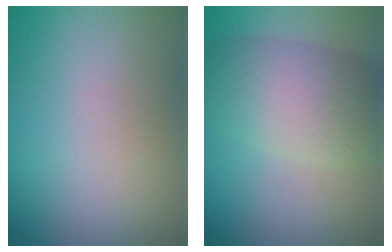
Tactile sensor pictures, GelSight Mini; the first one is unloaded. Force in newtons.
{"total": 7.0, "press": 7.0, "slide": 0.2}